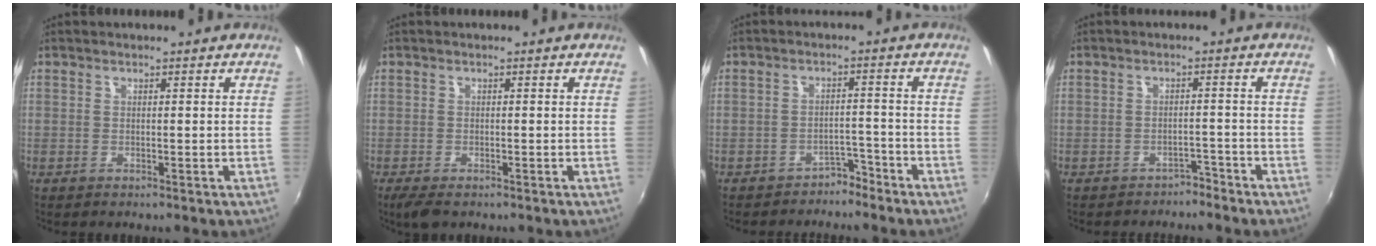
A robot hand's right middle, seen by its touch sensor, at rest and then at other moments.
{"total": 3.7, "force": [-2.6, 1.4, 2.3], "torque": [-0.050, -0.018, -0.043]}
{"total": 4.0, "force": [-3.5, 1.8, 0.6], "torque": [-0.015, 0.013, -0.049]}
{"total": 5.2, "force": [-4.9, 1.6, -0.2], "torque": [0.016, 0.027, -0.070]}